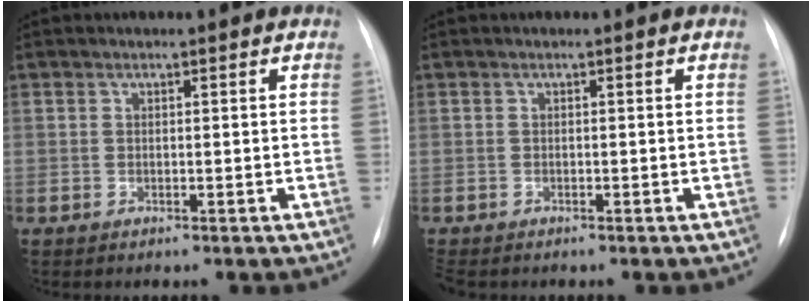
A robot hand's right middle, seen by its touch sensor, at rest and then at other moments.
{"total": 1.4, "force": [-1.2, 0.5, 0.5], "torque": [-0.008, -0.003, -0.016]}